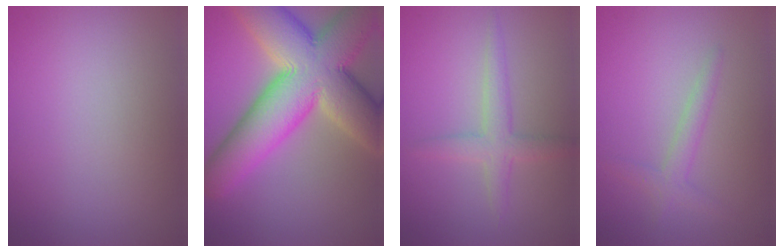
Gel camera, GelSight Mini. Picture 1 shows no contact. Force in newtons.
{"total": 13.5, "press": 13.5, "slide": 1.1}
{"total": 2.4, "press": 2.4, "slide": 0.1}
{"total": 1.7, "press": 1.7, "slide": 0.1}